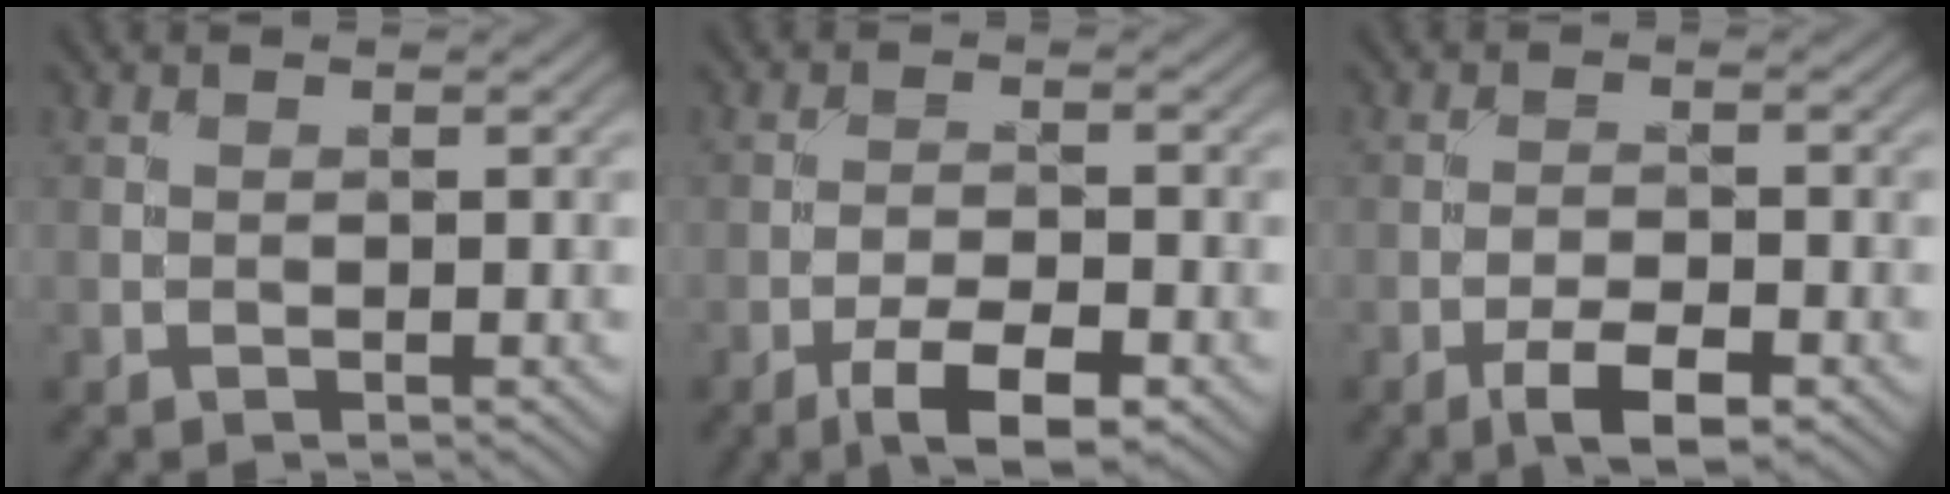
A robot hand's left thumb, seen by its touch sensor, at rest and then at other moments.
{"total": 6.3, "force": [-3.7, 2.0, 4.6], "torque": [-0.079, 0.003, -0.065]}
{"total": 5.0, "force": [-3.0, 1.6, 3.7], "torque": [-0.064, 0.003, -0.052]}